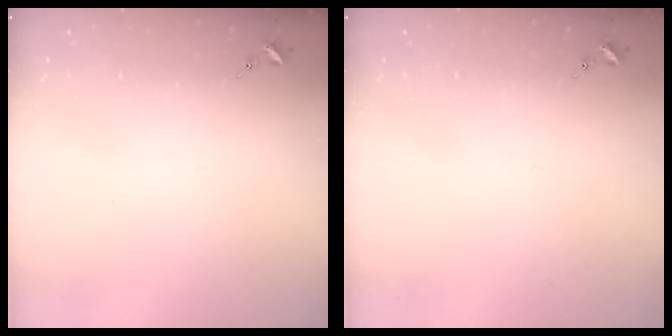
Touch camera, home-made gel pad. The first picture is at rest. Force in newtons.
{"total": 0.0}